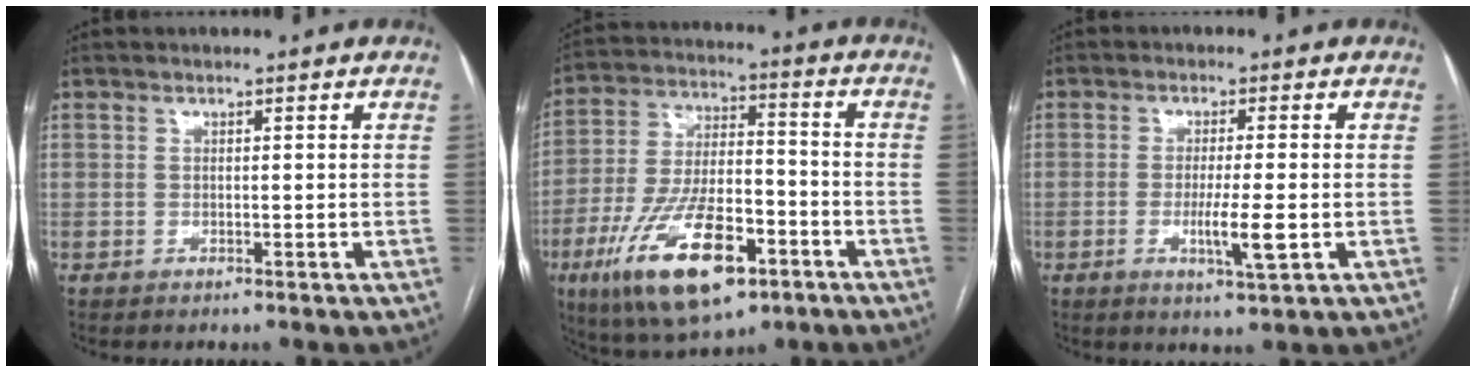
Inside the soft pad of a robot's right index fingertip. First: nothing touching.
{"total": 18.1, "force": [-8.9, 6.8, 14.2], "torque": [-0.282, -0.004, -0.146]}
{"total": 5.7, "force": [-1.4, 0.1, 5.5], "torque": [-0.102, -0.014, -0.023]}